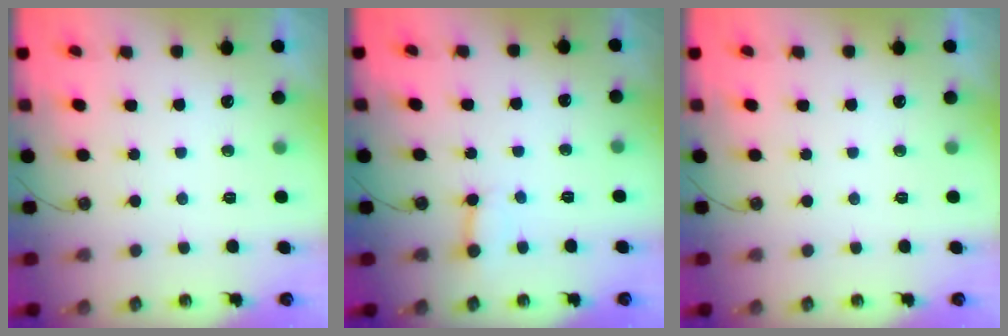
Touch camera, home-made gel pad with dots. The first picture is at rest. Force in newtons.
{"total": 2.8, "press": 2.7, "slide": 0.4}
{"total": 0.0}